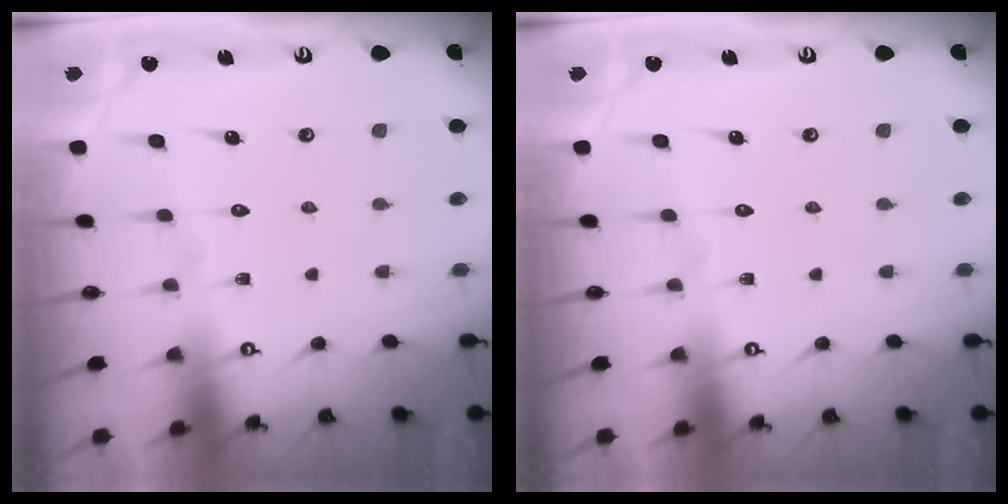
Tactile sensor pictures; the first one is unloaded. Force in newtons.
{"total": 0.0}